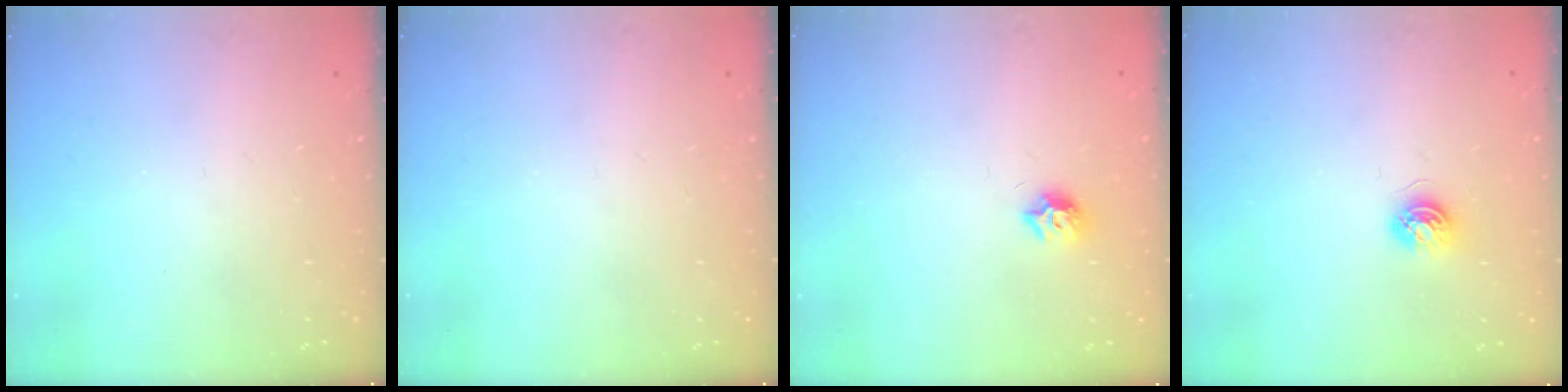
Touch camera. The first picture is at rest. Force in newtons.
{"total": 0.0}
{"total": 6.9, "press": 6.9, "slide": 0.3}
{"total": 4.5, "press": 4.5, "slide": 0.6}